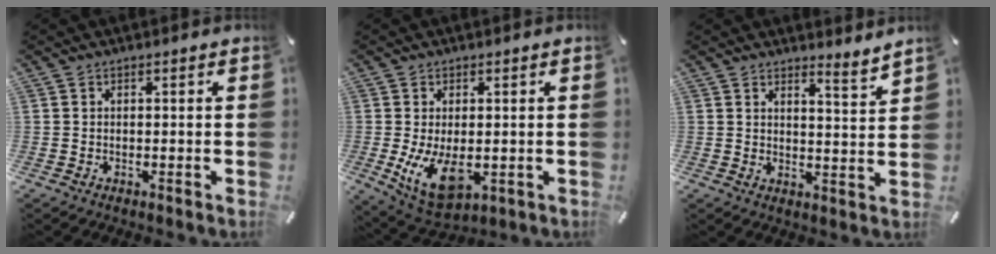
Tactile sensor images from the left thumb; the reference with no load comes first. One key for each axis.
{"total": 9.9, "fx": -0.8, "fy": 5.6, "fz": 8.1, "tx": -0.148, "ty": -0.018, "tz": -0.009}
{"total": 4.3, "fx": 4.2, "fy": 0.0, "fz": 1.1, "tx": -0.010, "ty": -0.042, "tz": 0.070}